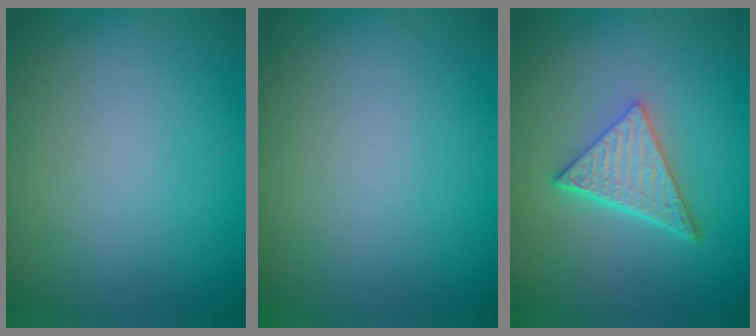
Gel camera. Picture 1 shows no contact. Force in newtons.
{"total": 0.0}
{"total": 4.8, "press": 3.3, "slide": 3.5}